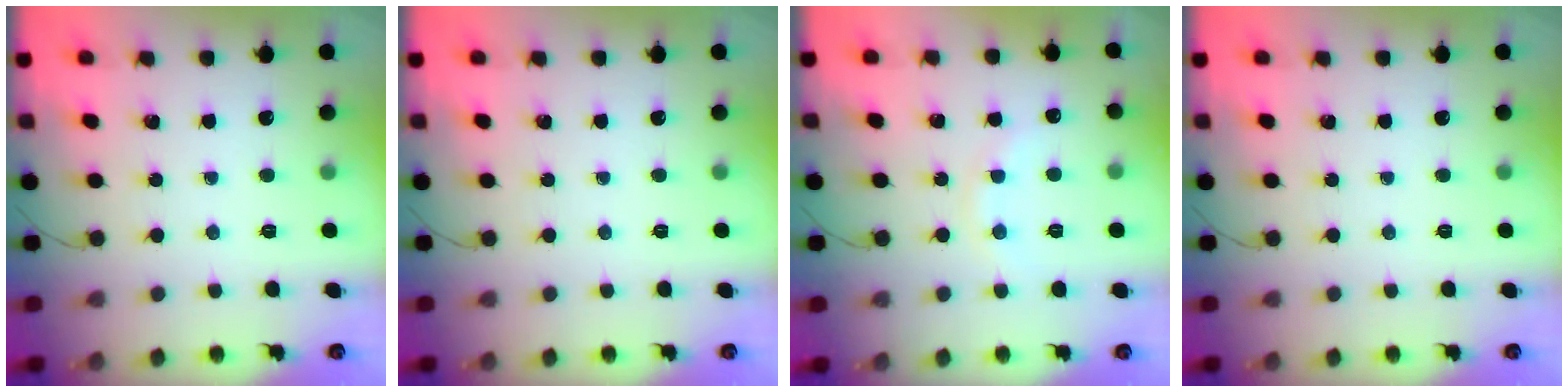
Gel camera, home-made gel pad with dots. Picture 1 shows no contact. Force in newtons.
{"total": 0.0}
{"total": 7.8, "press": 7.6, "slide": 1.7}
{"total": 0.0}